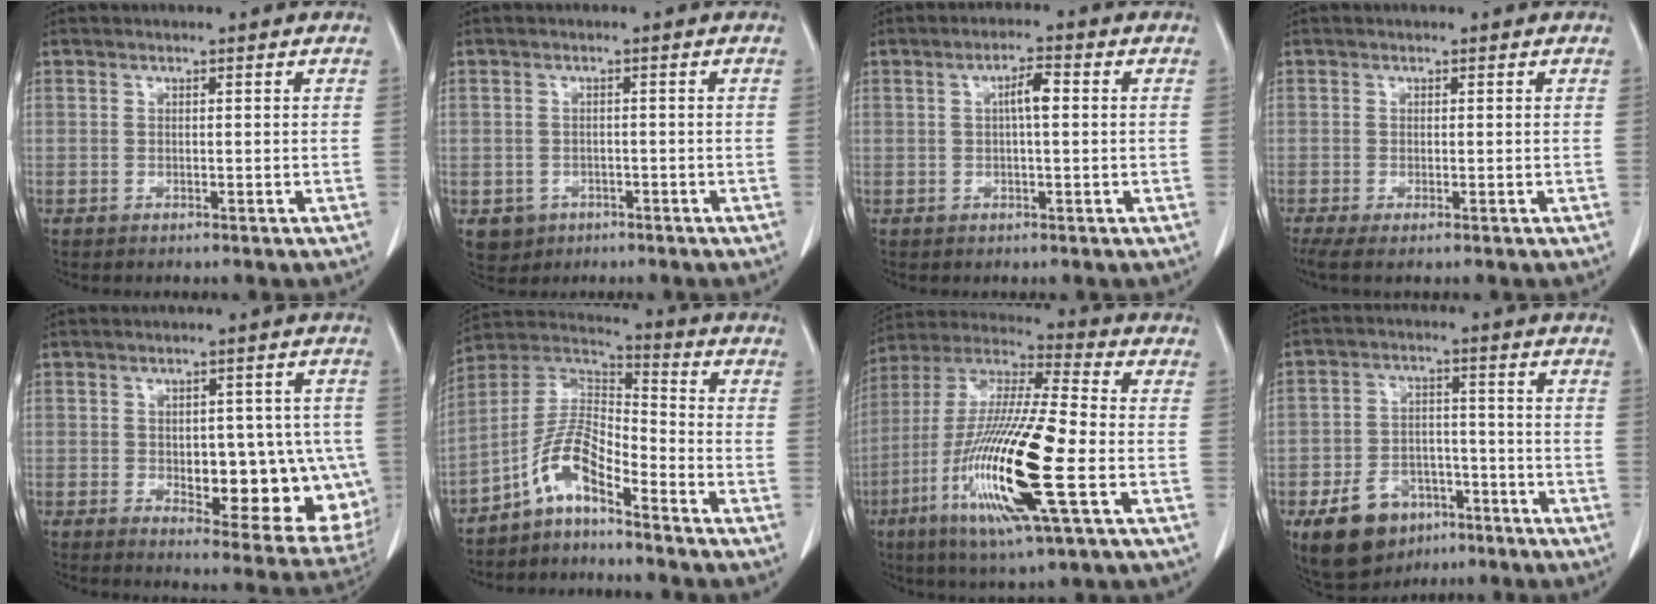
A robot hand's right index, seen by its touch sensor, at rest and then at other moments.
{"total": 3.4, "force": [-1.4, 3.1, 0.5], "torque": [-0.003, 0.006, -0.017]}
{"total": 3.4, "force": [0.5, 0.7, 3.3], "torque": [-0.056, 0.008, 0.007]}
{"total": 2.1, "force": [-0.7, 0.7, 1.9], "torque": [-0.039, -0.005, -0.012]}
{"total": 14.7, "force": [-2.1, 7.0, 12.7], "torque": [-0.124, 0.013, -0.007]}
{"total": 8.2, "force": [-5.6, 2.0, 5.6], "torque": [-0.119, 0.025, -0.116]}
{"total": 21.1, "force": [-6.0, 1.8, 20.1], "torque": [-0.421, -0.028, -0.116]}
{"total": 10.1, "force": [-5.8, 6.5, 5.2], "torque": [-0.102, 0.006, -0.092]}